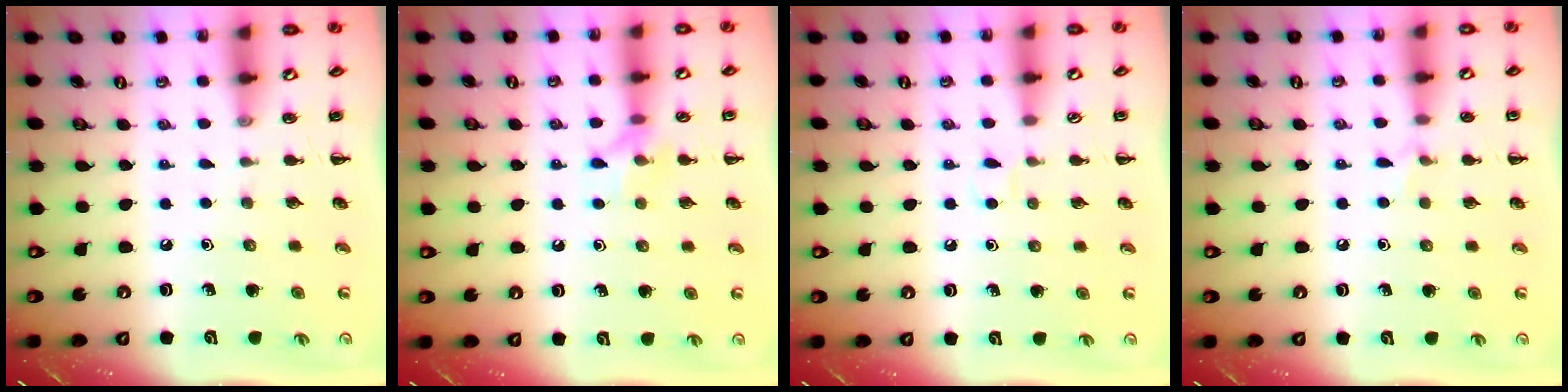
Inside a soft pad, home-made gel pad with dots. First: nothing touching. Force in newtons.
{"total": 7.2, "press": 7.1, "slide": 1.2}
{"total": 2.8, "press": 2.7, "slide": 1.0}
{"total": 5.1, "press": 4.8, "slide": 1.7}